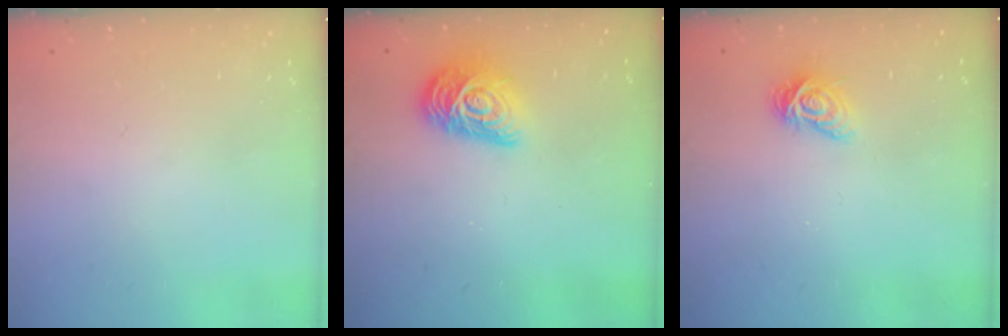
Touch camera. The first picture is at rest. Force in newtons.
{"total": 12.6, "press": 12.6, "slide": 0.5}
{"total": 6.4, "press": 6.4, "slide": 0.1}